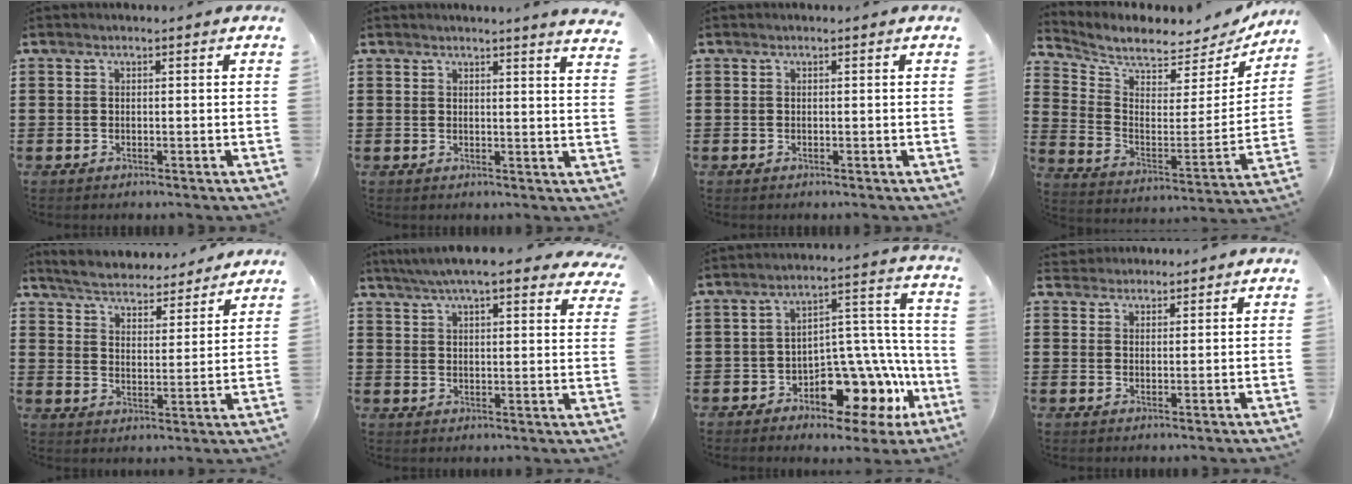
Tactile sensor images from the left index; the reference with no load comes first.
{"total": 2.5, "force": [2.3, -0.7, 0.7], "torque": [-0.018, -0.011, 0.043]}
{"total": 0.0}
{"total": 5.1, "force": [4.9, 0.8, 1.1], "torque": [-0.052, -0.055, 0.080]}
{"total": 4.5, "force": [4.5, -0.1, 0.2], "torque": [-0.029, -0.036, 0.074]}
{"total": 6.7, "force": [5.9, 0.3, 3.2], "torque": [-0.080, -0.018, 0.105]}
{"total": 10.5, "force": [-6.1, 5.5, 6.4], "torque": [-0.101, 0.003, -0.106]}
{"total": 2.4, "force": [2.1, 1.0, -0.3], "torque": [-0.002, 0.003, 0.041]}